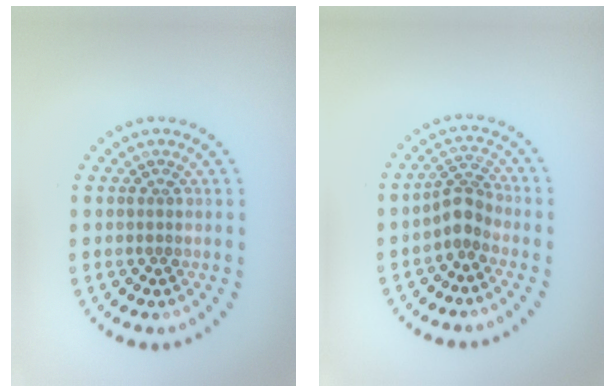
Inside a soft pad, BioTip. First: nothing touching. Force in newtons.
{"total": 2.4, "press": 1.8, "slide": 1.6}